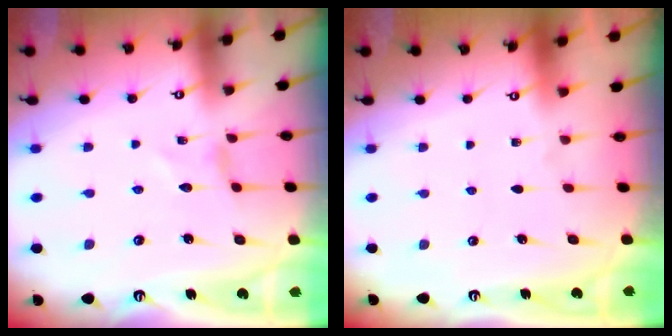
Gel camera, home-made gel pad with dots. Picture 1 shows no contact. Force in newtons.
{"total": 0.0}